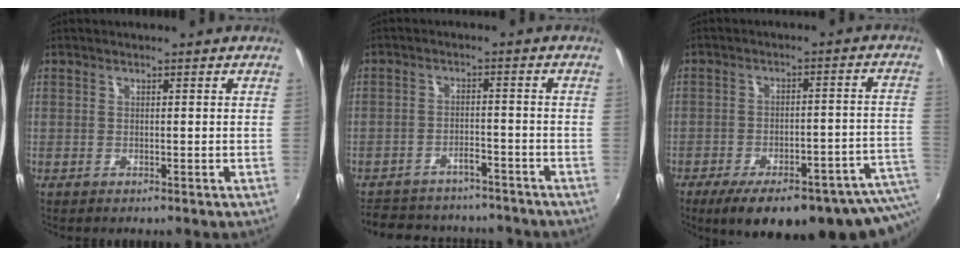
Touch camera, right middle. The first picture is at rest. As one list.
[{"total": 14.8, "force": [-12.9, 5.2, 5.1], "torque": [-0.118, 0.014, -0.174]}, {"total": 20.8, "force": [-14.1, 5.9, 14.1], "torque": [-0.177, -0.030, -0.174]}]